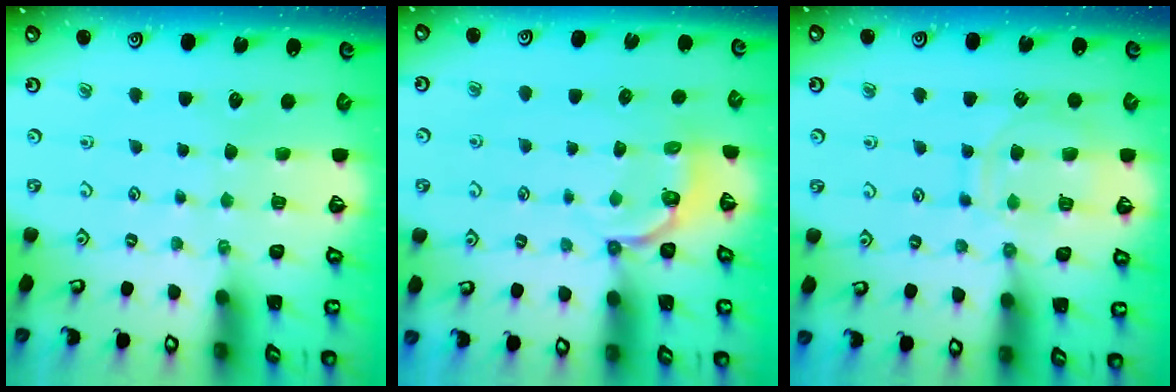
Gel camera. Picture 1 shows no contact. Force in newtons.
{"total": 3.9, "press": 2.8, "slide": 2.7}
{"total": 11.8, "press": 11.8, "slide": 1.1}